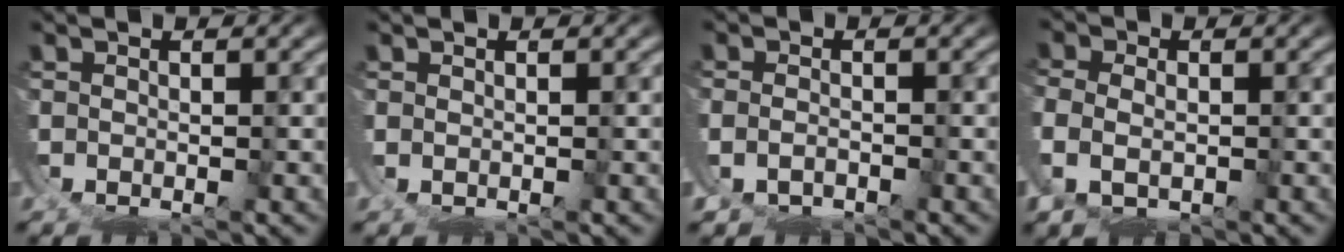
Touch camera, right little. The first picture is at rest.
{"total": 0.9, "force": [0.7, -0.4, -0.2], "torque": [0.005, 0.002, 0.011]}
{"total": 2.9, "force": [-1.4, 2.5, 0.4], "torque": [-0.030, -0.018, -0.019]}
{"total": 3.2, "force": [0.1, 2.5, 2.0], "torque": [-0.060, -0.013, 0.010]}